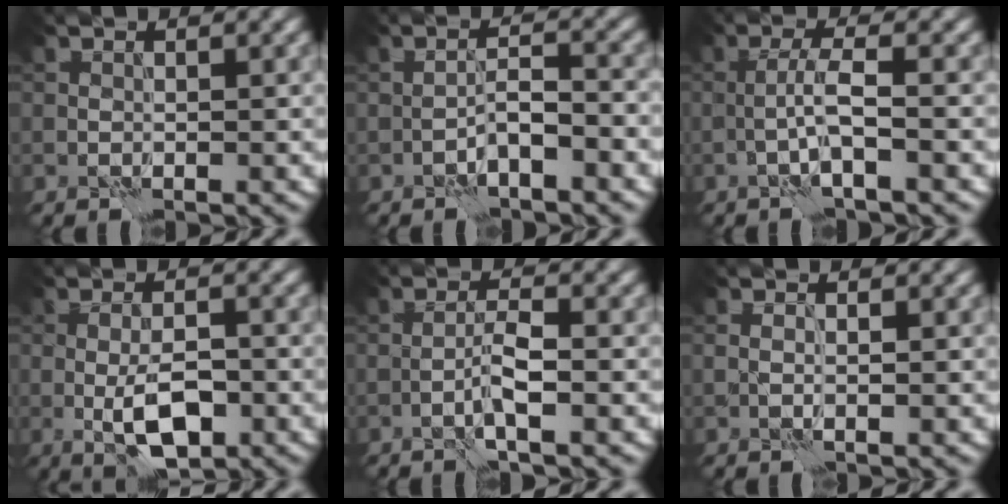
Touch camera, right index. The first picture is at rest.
{"total": 2.6, "force": [-1.2, 0.6, 2.3], "torque": [-0.043, 0.010, -0.027]}
{"total": 2.7, "force": [-0.8, 0.1, 2.6], "torque": [-0.050, 0.011, -0.022]}
{"total": 4.6, "force": [-1.5, 1.8, 4.0], "torque": [-0.073, -0.002, -0.026]}
{"total": 2.5, "force": [-0.8, 0.2, 2.3], "torque": [-0.042, 0.008, -0.019]}
{"total": 0.7, "force": [0.1, 0.1, 0.7], "torque": [-0.015, -0.004, 0.001]}